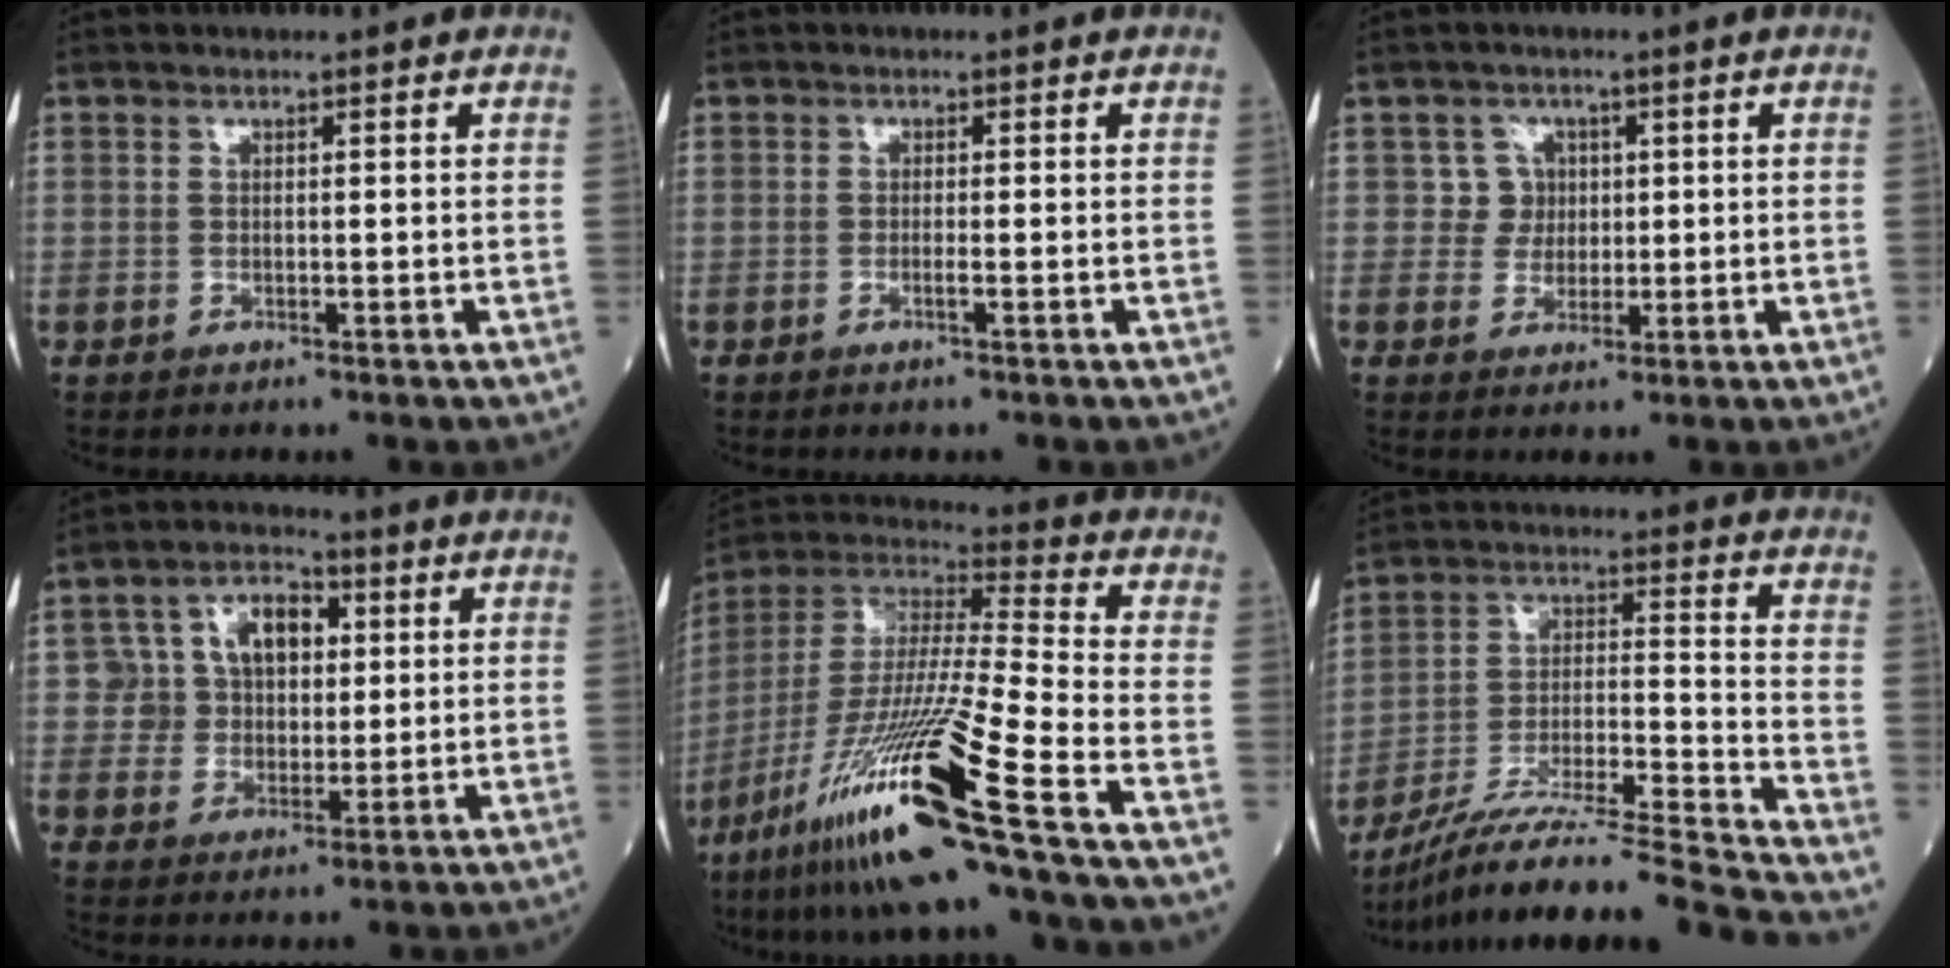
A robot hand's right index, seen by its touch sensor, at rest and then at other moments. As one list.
[{"total": 0.8, "force": [-0.4, -0.2, 0.7], "torque": [-0.015, 0.002, -0.007]}, {"total": 3.3, "force": [0.6, 3.2, -0.2], "torque": [0.014, 0.007, 0.005]}, {"total": 8.4, "force": [1.9, 6.7, 4.6], "torque": [-0.073, 0.027, 0.038]}, {"total": 23.8, "force": [-13.5, -1.1, 19.5], "torque": [-0.401, -0.048, -0.256]}, {"total": 22.6, "force": [-20.0, -1.9, 10.4], "torque": [-0.155, -0.012, -0.330]}]